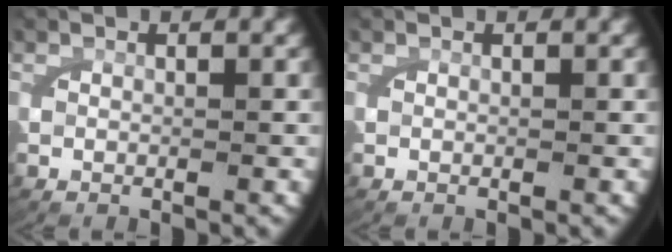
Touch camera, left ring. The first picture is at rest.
{"total": 0.0}